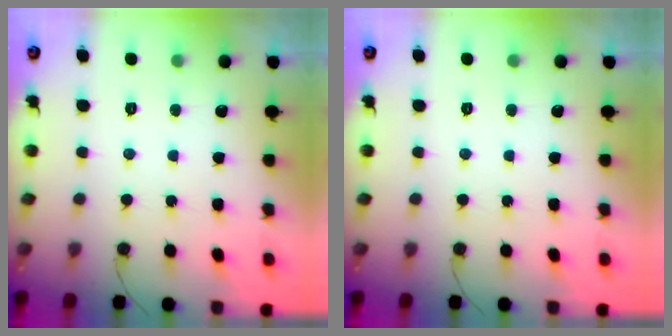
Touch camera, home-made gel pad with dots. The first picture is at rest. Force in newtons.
{"total": 0.0}